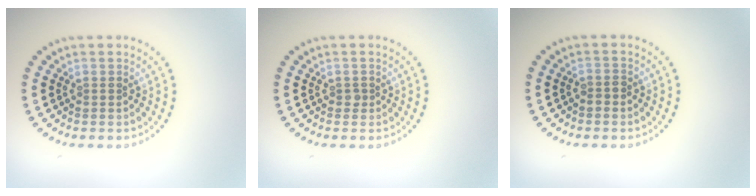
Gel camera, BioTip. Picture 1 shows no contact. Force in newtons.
{"total": 0.6, "press": 0.4, "slide": 0.4}
{"total": 0.9, "press": 0.8, "slide": 0.4}